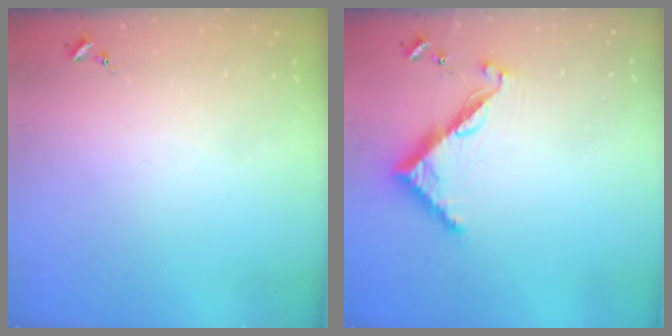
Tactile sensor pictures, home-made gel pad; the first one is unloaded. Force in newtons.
{"total": 8.7, "press": 8.7, "slide": 0.6}